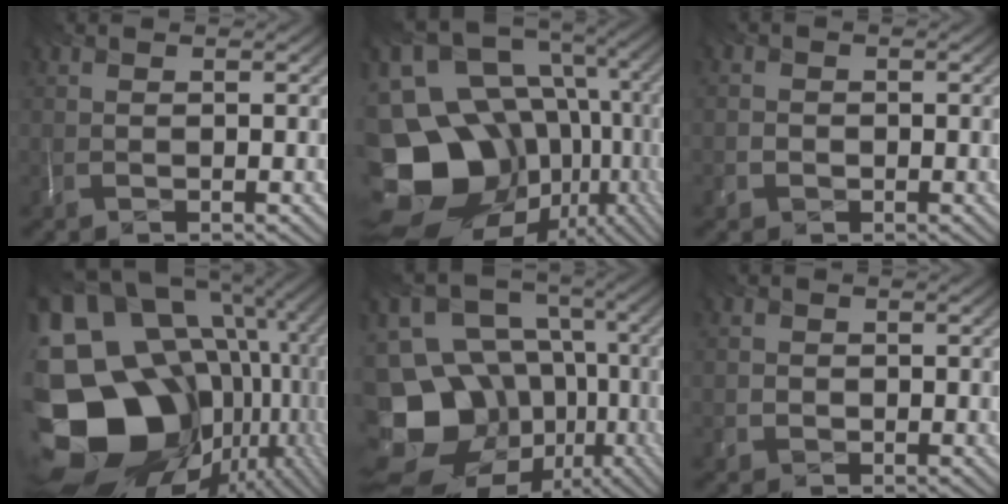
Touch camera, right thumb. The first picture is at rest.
{"total": 19.3, "force": [-6.6, 15.1, 10.0], "torque": [-0.227, -0.050, -0.085]}
{"total": 2.1, "force": [-1.3, 1.4, -0.9], "torque": [0.023, -0.015, -0.028]}
{"total": 21.4, "force": [-3.1, 17.2, 12.3], "torque": [-0.242, -0.040, -0.051]}
{"total": 18.5, "force": [-8.1, 14.5, 8.1], "torque": [-0.183, -0.032, -0.125]}
{"total": 1.8, "force": [-1.0, 1.3, -0.9], "torque": [0.019, -0.013, -0.021]}